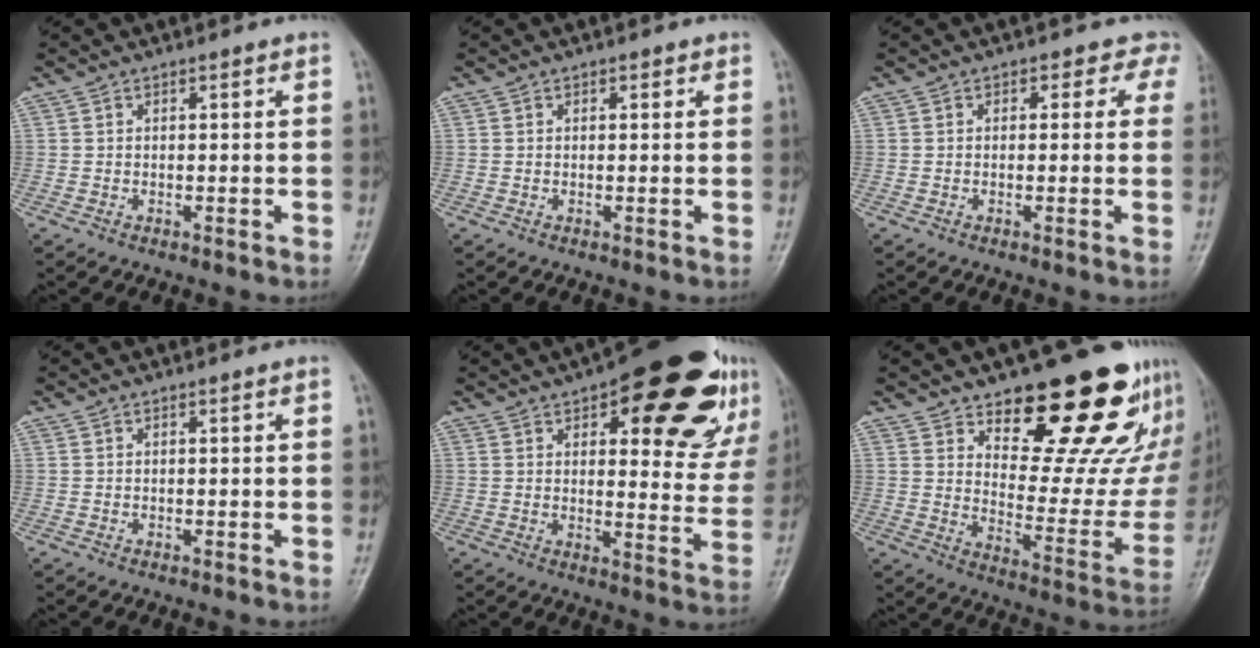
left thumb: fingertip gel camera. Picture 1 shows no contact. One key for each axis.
{"total": 1.0, "fx": 0.5, "fy": 0.7, "fz": 0.5, "tx": 0.003, "ty": 0.000, "tz": 0.003}
{"total": 3.5, "fx": 1.8, "fy": 2.8, "fz": 1.3, "tx": 0.025, "ty": -0.002, "tz": 0.000}
{"total": 0.0}
{"total": 23.6, "fx": 12.3, "fy": 9.2, "fz": 18.0, "tx": -0.184, "ty": -0.026, "tz": 0.160}
{"total": 24.1, "fx": 16.5, "fy": 9.9, "fz": 14.5, "tx": -0.139, "ty": -0.110, "tz": 0.234}